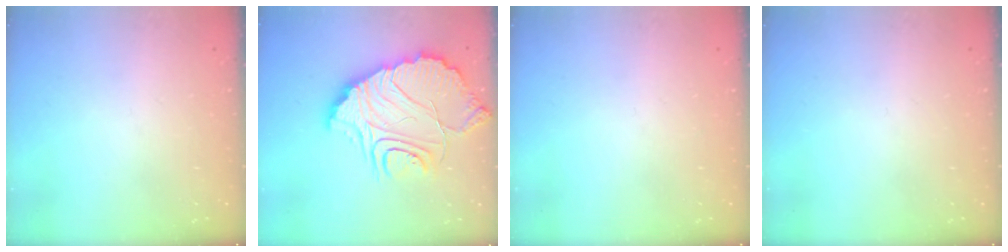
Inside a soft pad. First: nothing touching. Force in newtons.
{"total": 18.6, "press": 18.5, "slide": 1.6}
{"total": 0.0}
{"total": 0.0}